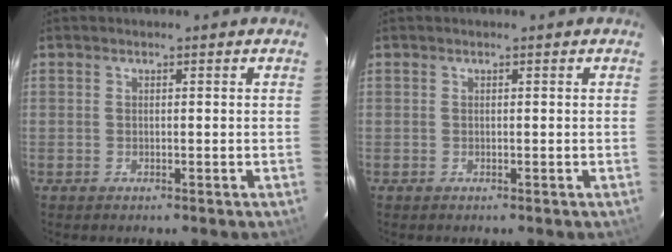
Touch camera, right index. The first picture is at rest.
{"total": 0.0}